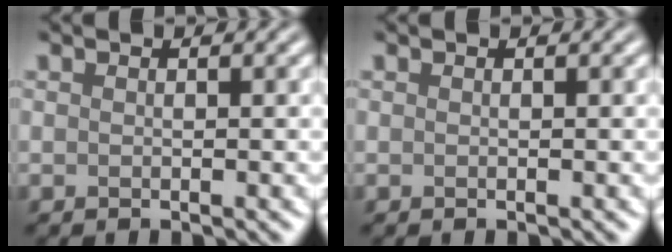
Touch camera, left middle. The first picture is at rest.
{"total": 0.0}